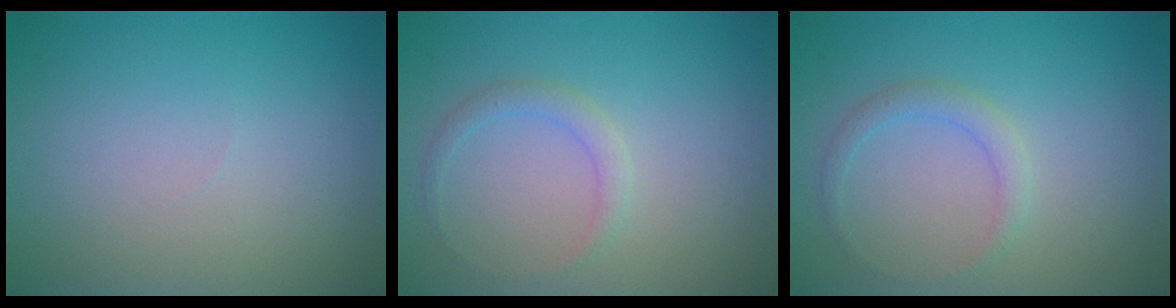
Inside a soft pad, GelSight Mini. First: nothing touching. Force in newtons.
{"total": 1.4, "press": 1.4, "slide": 0.1}
{"total": 1.5, "press": 1.5, "slide": 0.0}